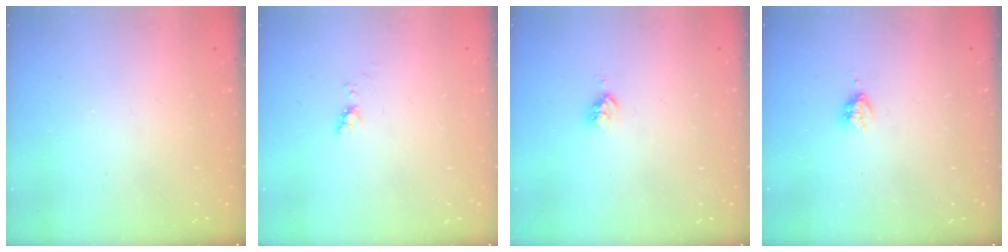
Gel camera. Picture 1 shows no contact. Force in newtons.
{"total": 4.2, "press": 4.1, "slide": 0.8}
{"total": 3.9, "press": 3.9, "slide": 0.5}
{"total": 3.6, "press": 3.6, "slide": 0.5}